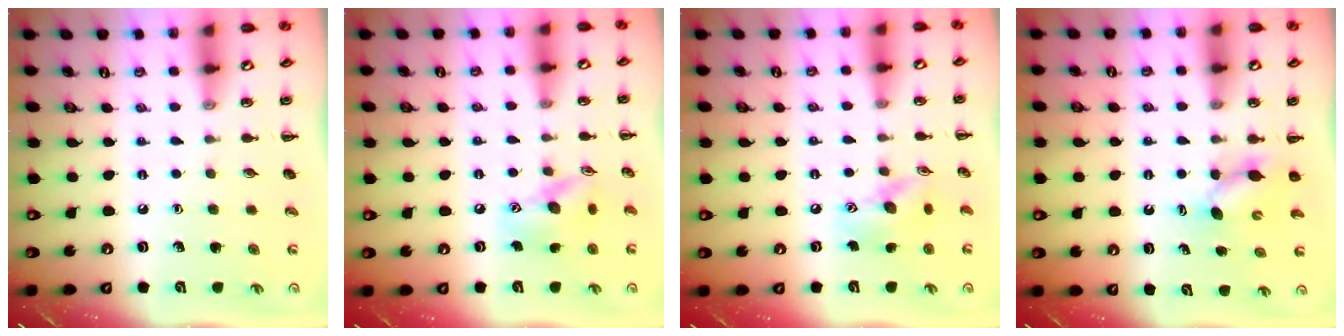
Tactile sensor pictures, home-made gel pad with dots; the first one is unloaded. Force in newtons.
{"total": 12.6, "press": 12.5, "slide": 1.9}
{"total": 12.0, "press": 11.9, "slide": 1.8}
{"total": 4.4, "press": 4.3, "slide": 0.6}